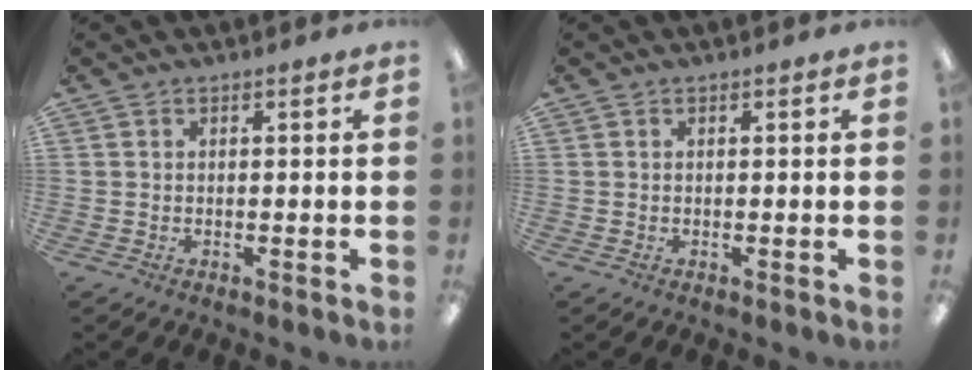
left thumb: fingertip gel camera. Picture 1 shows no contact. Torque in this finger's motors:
{"motor_torque": [0.05, 0.00, -0.13, -0.05, 0.00]}